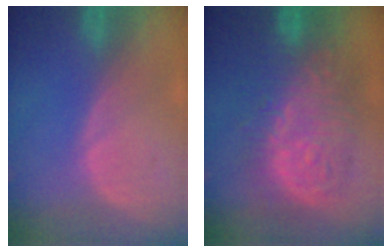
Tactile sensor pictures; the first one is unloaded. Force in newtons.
{"total": 12.7, "press": 12.6, "slide": 1.4}